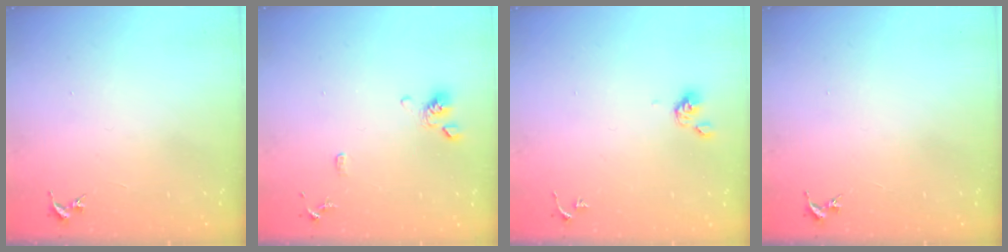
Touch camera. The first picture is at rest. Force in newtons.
{"total": 9.1, "press": 8.9, "slide": 1.9}
{"total": 5.1, "press": 4.9, "slide": 1.4}
{"total": 0.0}